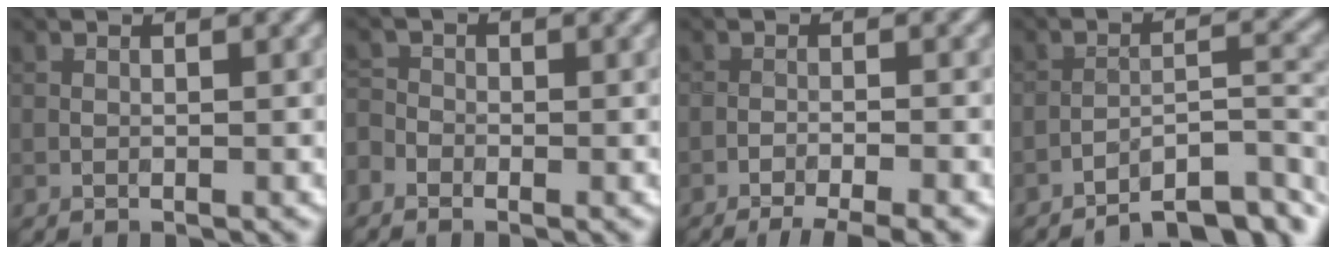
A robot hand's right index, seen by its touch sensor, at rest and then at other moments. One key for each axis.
{"total": 1.6, "fx": -1.2, "fy": 0.9, "fz": 0.6, "tx": -0.014, "ty": 0.000, "tz": -0.028}
{"total": 5.5, "fx": -4.5, "fy": 1.0, "fz": 3.0, "tx": -0.047, "ty": -0.003, "tz": -0.066}
{"total": 7.5, "fx": -6.4, "fy": 1.5, "fz": 3.7, "tx": -0.045, "ty": 0.009, "tz": -0.103}